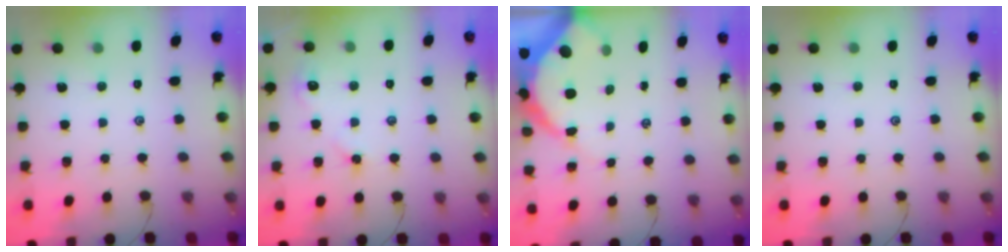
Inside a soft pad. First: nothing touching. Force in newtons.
{"total": 3.9, "press": 3.9, "slide": 0.4}
{"total": 9.3, "press": 9.3, "slide": 1.0}
{"total": 0.0}